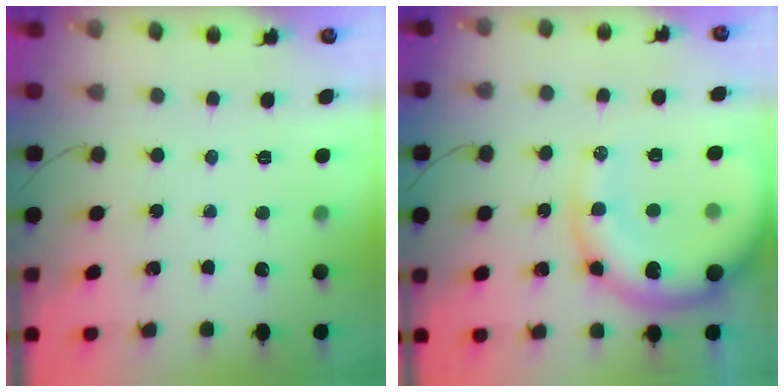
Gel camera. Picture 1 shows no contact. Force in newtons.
{"total": 21.1, "press": 20.5, "slide": 4.8}